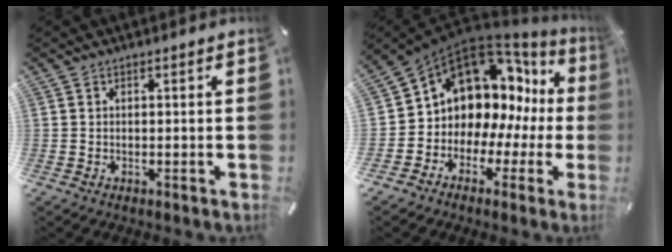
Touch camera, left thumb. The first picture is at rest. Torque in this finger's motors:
{"motor_torque": [0.67, 1.68, 2.41, -0.18, 0.23]}